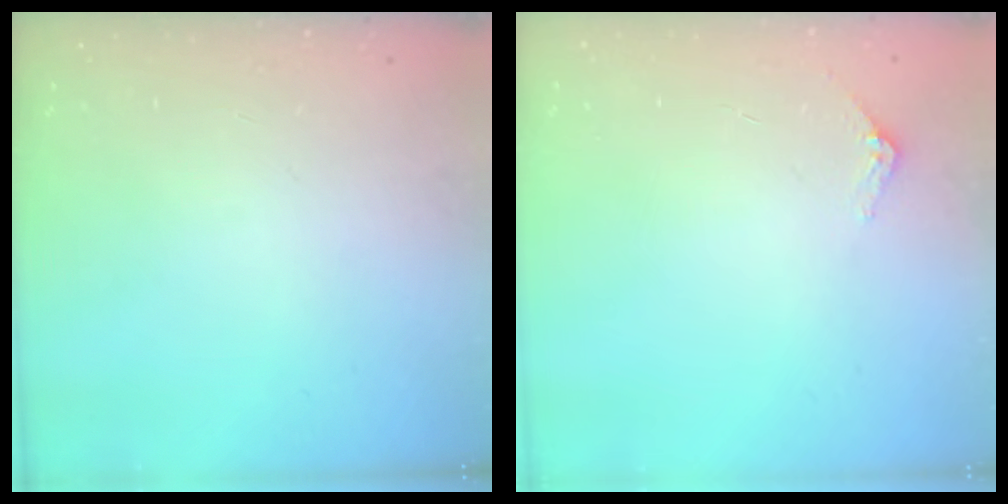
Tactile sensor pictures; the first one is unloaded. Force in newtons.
{"total": 2.9, "press": 2.9, "slide": 0.2}